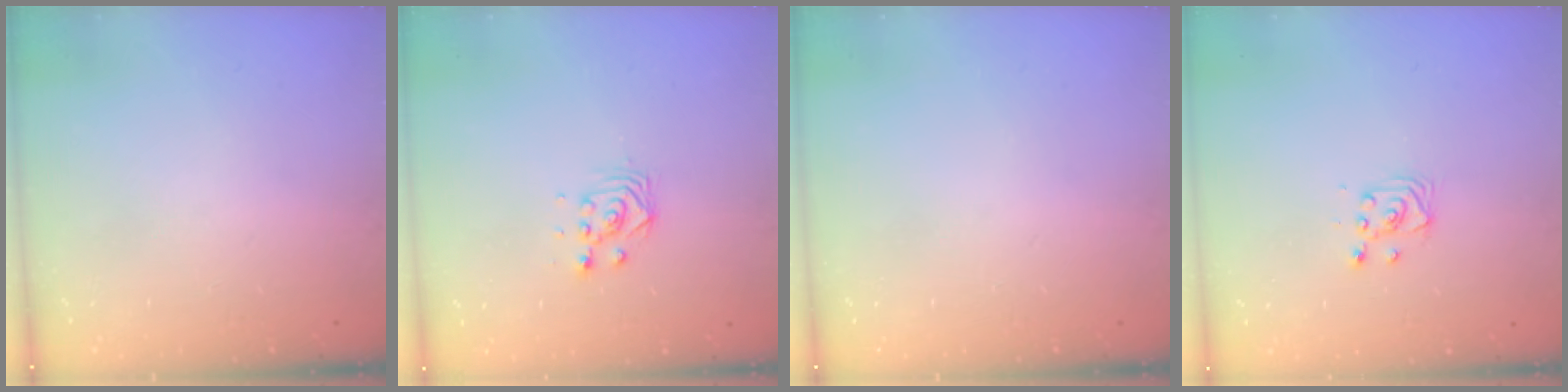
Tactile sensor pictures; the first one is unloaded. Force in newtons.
{"total": 3.0, "press": 3.0, "slide": 0.0}
{"total": 0.0}
{"total": 3.5, "press": 3.5, "slide": 0.4}